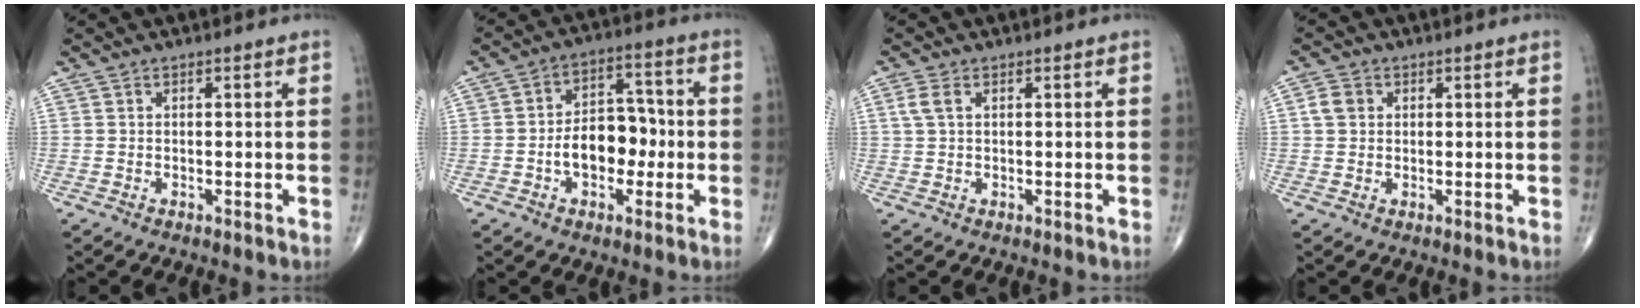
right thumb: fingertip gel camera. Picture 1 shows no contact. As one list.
[{"total": 10.2, "force": [-2.0, 6.8, 7.4], "torque": [-0.086, 0.037, -0.039]}, {"total": 2.3, "force": [0.8, 1.3, 1.8], "torque": [-0.049, 0.011, 0.017]}, {"total": 3.0, "force": [0.7, 2.5, 1.5], "torque": [-0.024, 0.006, 0.011]}]